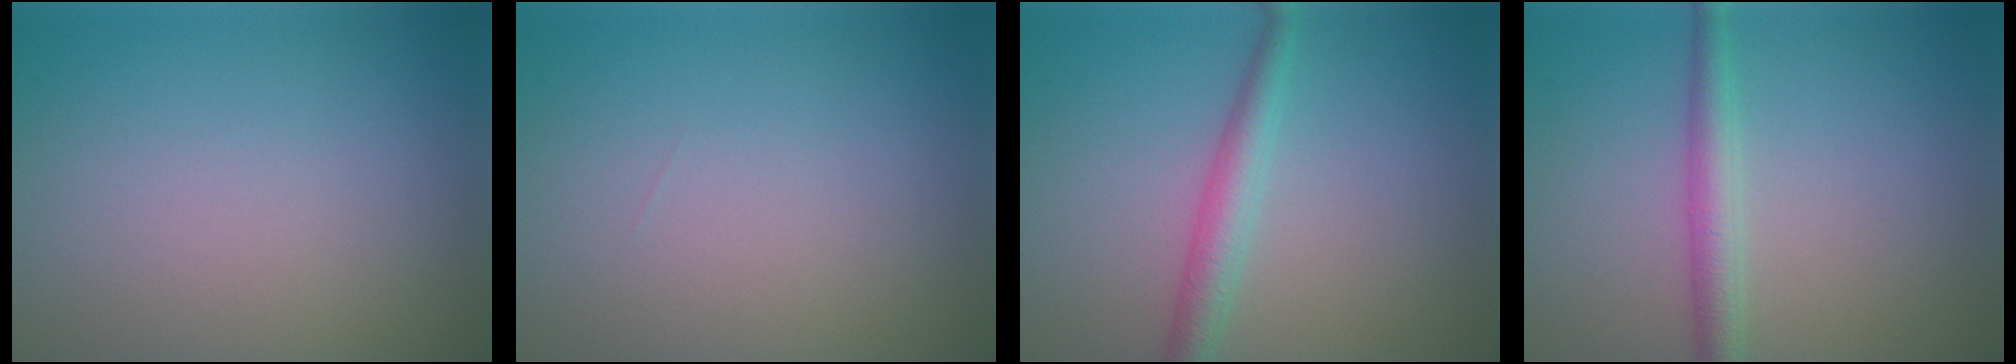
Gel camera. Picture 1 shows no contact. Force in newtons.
{"total": 0.0}
{"total": 2.9, "press": 2.9, "slide": 0.1}
{"total": 2.7, "press": 2.7, "slide": 0.1}